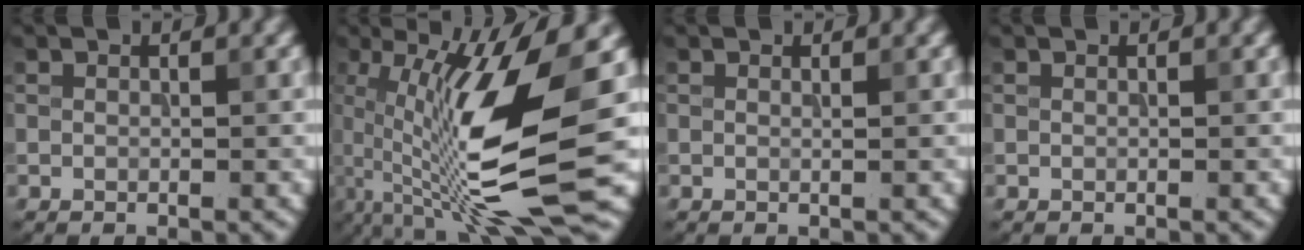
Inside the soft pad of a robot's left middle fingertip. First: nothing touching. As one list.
[{"total": 13.5, "force": [-1.2, 3.4, 13.0], "torque": [-0.240, -0.005, -0.020]}, {"total": 0.6, "force": [0.2, 0.2, 0.5], "torque": [0.000, -0.001, 0.000]}, {"total": 0.0}]